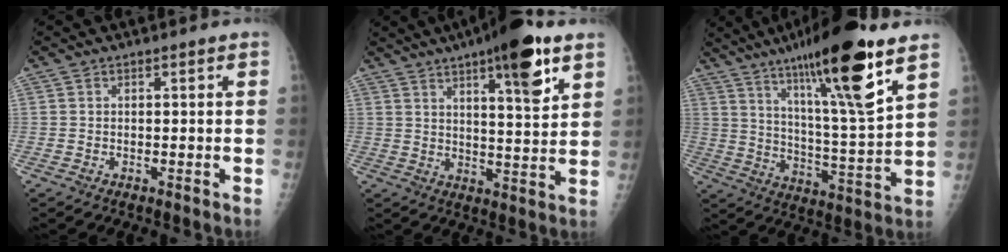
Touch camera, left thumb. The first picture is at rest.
{"total": 13.9, "force": [7.8, 3.1, 11.0], "torque": [-0.144, -0.035, 0.112]}
{"total": 20.8, "force": [12.4, 2.3, 16.5], "torque": [-0.255, -0.056, 0.205]}